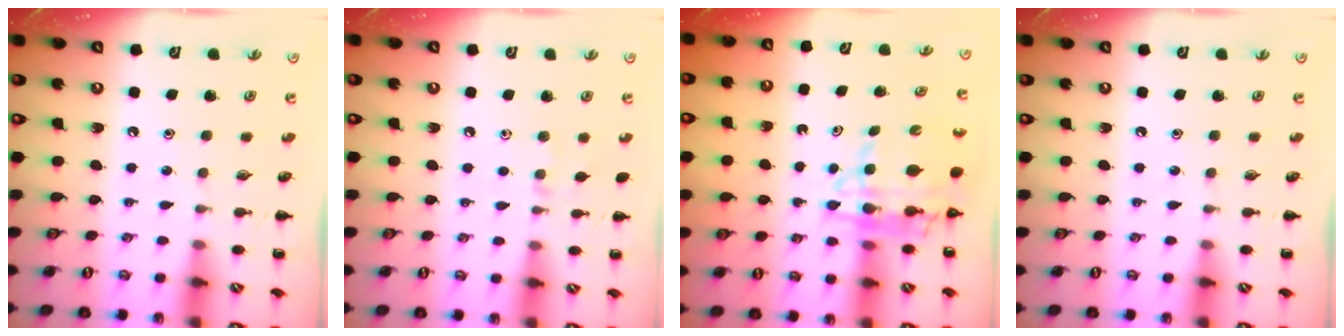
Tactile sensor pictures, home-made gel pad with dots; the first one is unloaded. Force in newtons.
{"total": 2.9, "press": 2.7, "slide": 1.0}
{"total": 9.1, "press": 8.6, "slide": 3.1}
{"total": 0.0}